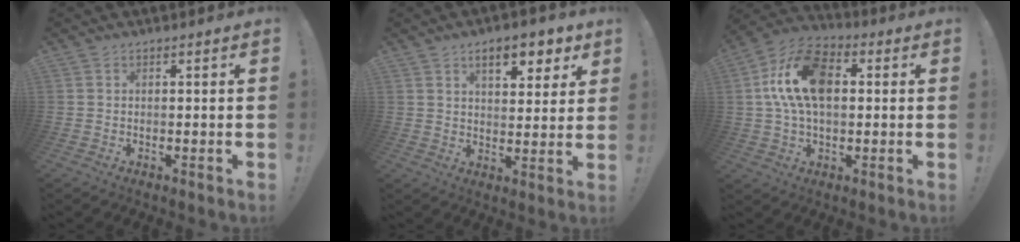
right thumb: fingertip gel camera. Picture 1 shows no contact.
{"total": 9.4, "force": [5.5, 3.9, 6.6], "torque": [-0.085, -0.026, 0.093]}
{"total": 17.3, "force": [2.8, 10.7, 13.4], "torque": [-0.242, 0.010, 0.050]}